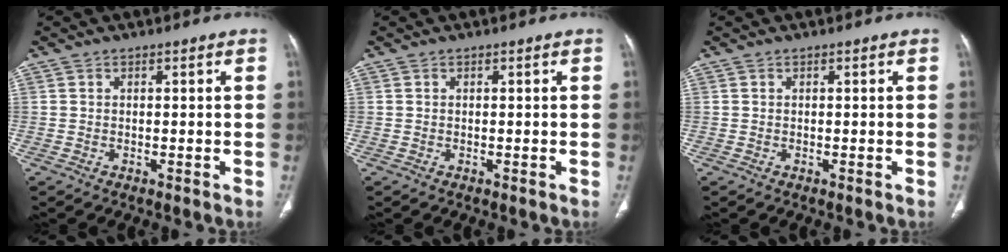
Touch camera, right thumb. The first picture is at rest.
{"total": 0.0}
{"total": 0.0}